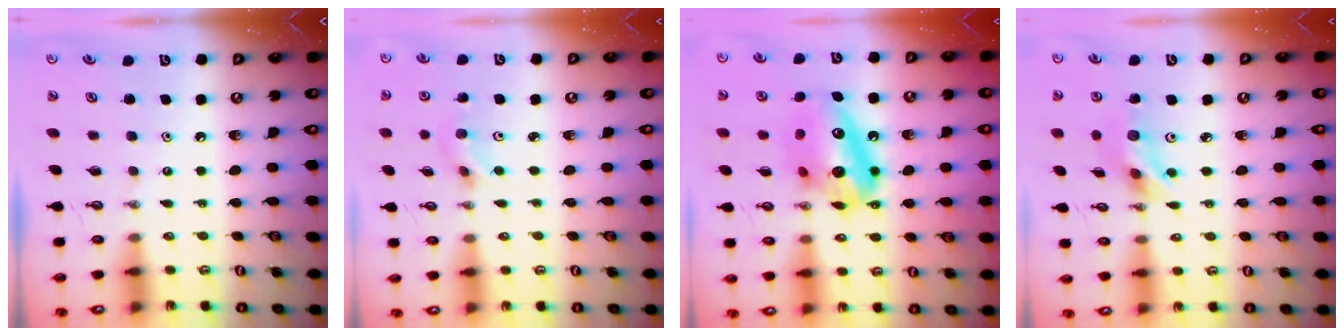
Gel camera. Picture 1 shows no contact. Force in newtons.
{"total": 2.2, "press": 2.2, "slide": 0.1}
{"total": 14.7, "press": 14.6, "slide": 1.6}
{"total": 10.0, "press": 9.3, "slide": 3.9}